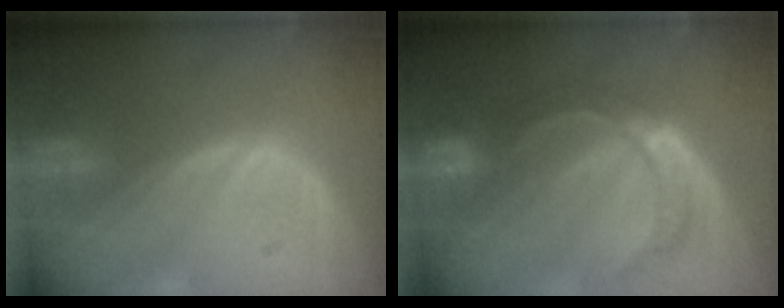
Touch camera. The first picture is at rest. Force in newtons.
{"total": 8.5, "press": 7.2, "slide": 4.6}